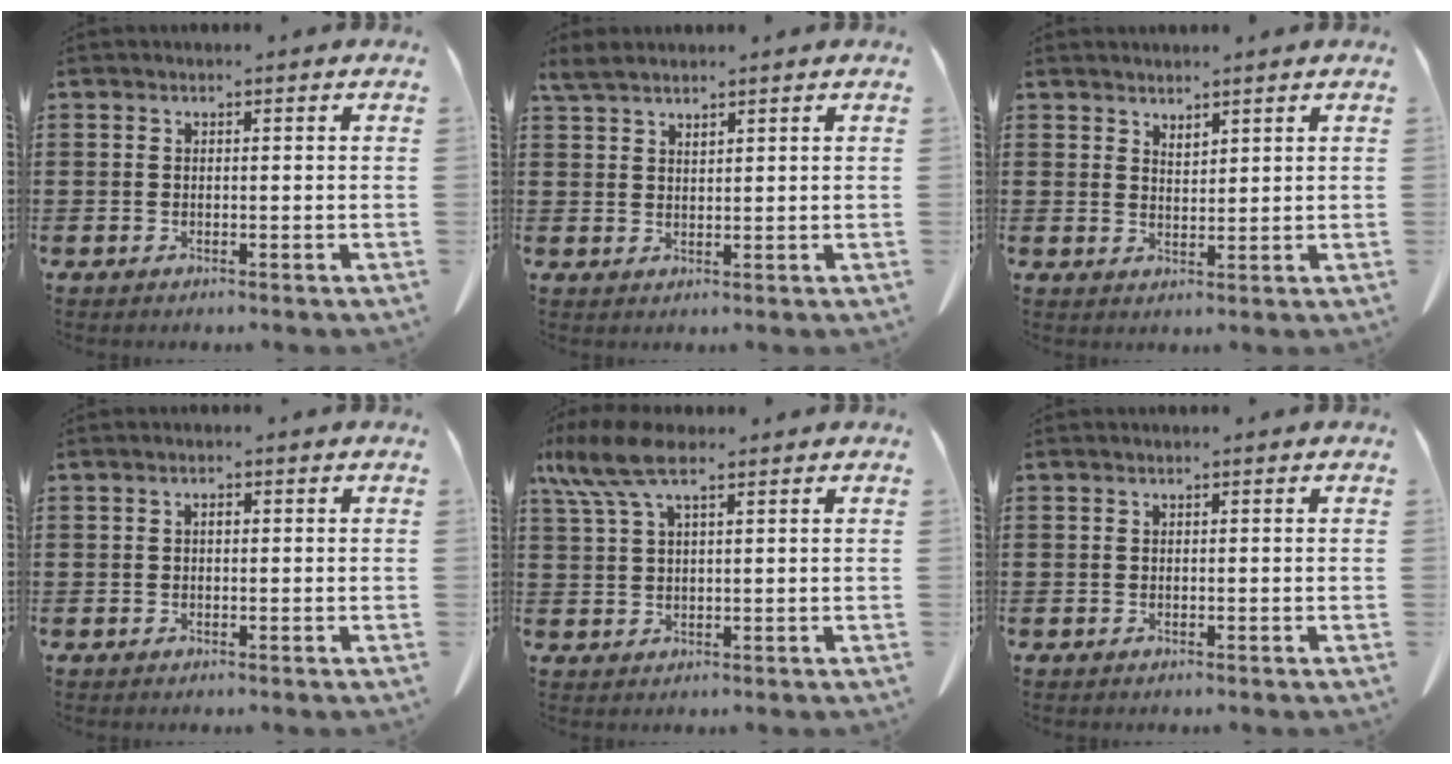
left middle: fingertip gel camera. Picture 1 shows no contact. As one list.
[{"total": 2.5, "force": [2.3, 0.3, 0.9], "torque": [-0.024, 0.000, 0.044]}, {"total": 2.0, "force": [2.0, 0.2, 0.0], "torque": [-0.004, 0.000, 0.039]}, {"total": 0.9, "force": [0.1, 0.4, 0.8], "torque": [-0.017, 0.004, 0.001]}, {"total": 7.6, "force": [4.5, 2.3, 5.8], "torque": [-0.141, -0.008, 0.073]}, {"total": 0.0}]